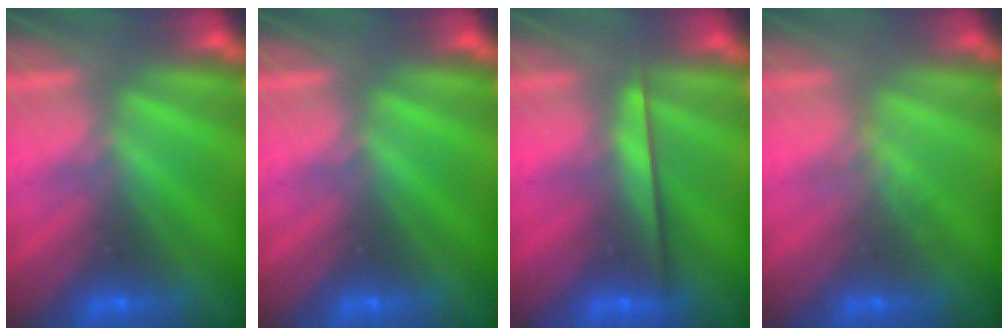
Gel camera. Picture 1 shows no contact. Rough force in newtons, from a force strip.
{"total": 0.0}
{"total": 2.3}
{"total": 1.4}